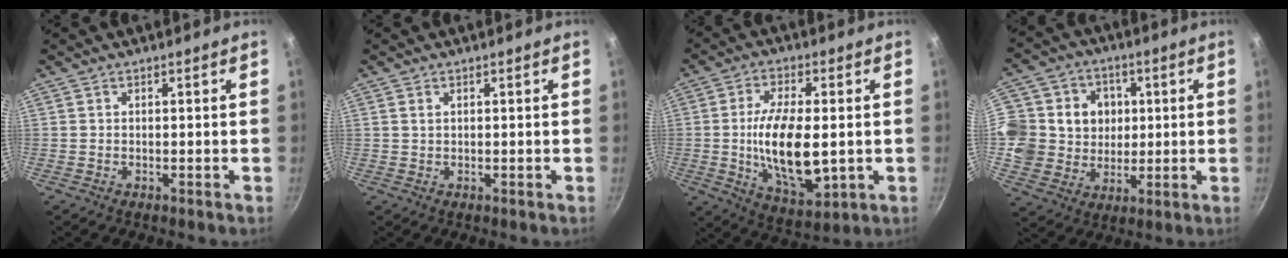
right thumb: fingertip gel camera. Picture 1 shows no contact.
{"total": 0.8, "force": [0.4, 0.5, 0.5], "torque": [-0.010, 0.002, 0.007]}
{"total": 15.7, "force": [-0.8, 7.0, 14.0], "torque": [-0.248, -0.005, -0.006]}
{"total": 16.2, "force": [2.3, 14.9, 5.8], "torque": [-0.099, 0.009, 0.034]}